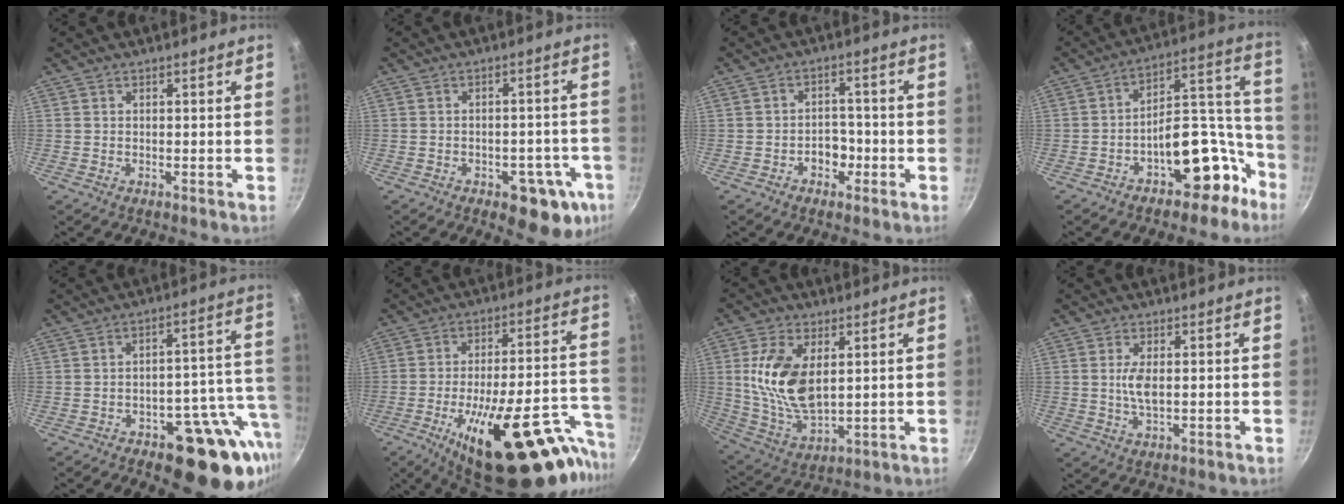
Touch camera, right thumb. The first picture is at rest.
{"total": 12.0, "force": [-5.2, 6.3, 8.7], "torque": [-0.057, 0.022, -0.060]}
{"total": 4.4, "force": [-1.9, 3.3, 2.2], "torque": [0.000, 0.021, -0.030]}
{"total": 15.4, "force": [-8.2, 8.5, 9.9], "torque": [-0.058, 0.117, -0.116]}
{"total": 18.7, "force": [-7.3, 9.3, 14.5], "torque": [-0.123, 0.036, -0.091]}
{"total": 31.3, "force": [-17.9, 10.9, 23.3], "torque": [-0.269, 0.076, -0.257]}
{"total": 14.3, "force": [2.9, 8.0, 11.5], "torque": [-0.215, -0.021, 0.065]}
{"total": 3.9, "force": [0.3, 1.6, 3.5], "torque": [-0.075, -0.001, 0.005]}